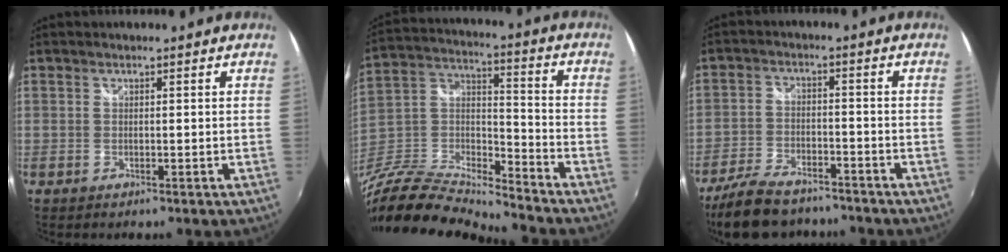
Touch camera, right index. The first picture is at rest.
{"total": 16.0, "force": [-14.0, 2.7, 7.1], "torque": [-0.168, -0.008, -0.287]}
{"total": 13.0, "force": [-10.7, 4.9, 5.6], "torque": [-0.137, -0.013, -0.180]}